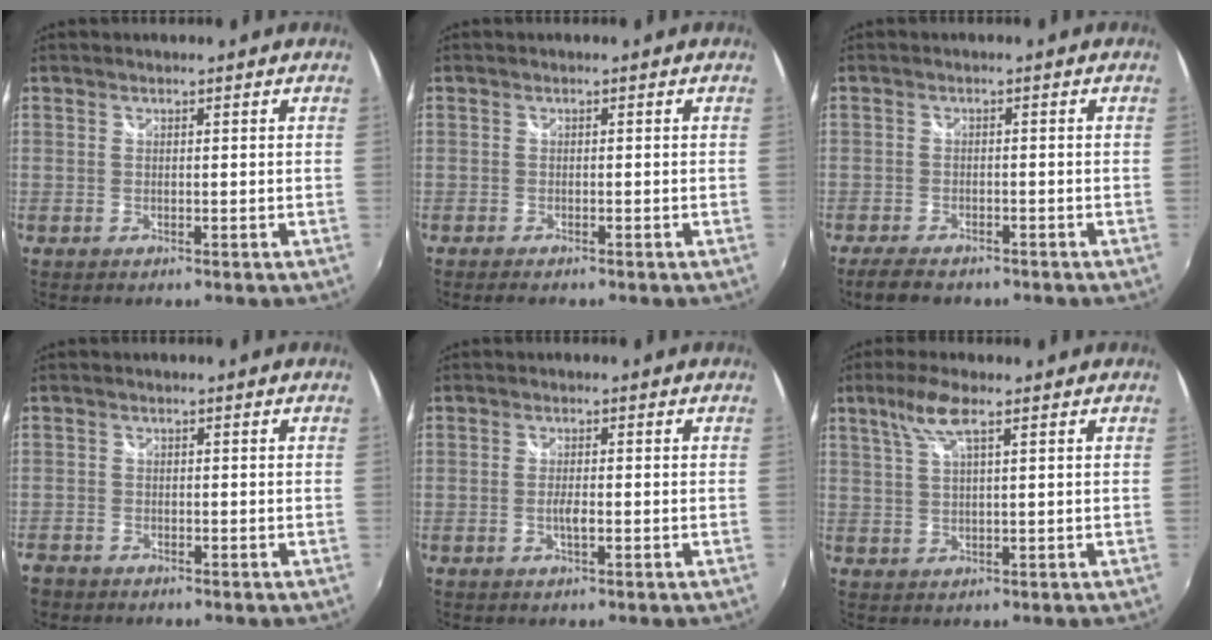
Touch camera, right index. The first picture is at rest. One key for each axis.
{"total": 2.1, "fx": -1.8, "fy": 0.6, "fz": 1.0, "tx": -0.022, "ty": -0.012, "tz": -0.032}
{"total": 5.9, "fx": -4.8, "fy": 2.3, "fz": 2.7, "tx": -0.070, "ty": -0.014, "tz": -0.081}
{"total": 3.3, "fx": -2.6, "fy": 2.0, "fz": 0.6, "tx": -0.022, "ty": -0.003, "tz": -0.050}
{"total": 2.1, "fx": -0.7, "fy": 0.5, "fz": 2.0, "tx": -0.038, "ty": -0.003, "tz": -0.013}
{"total": 5.2, "fx": 2.8, "fy": 0.7, "fz": 4.3, "tx": -0.086, "ty": 0.008, "tz": 0.055}